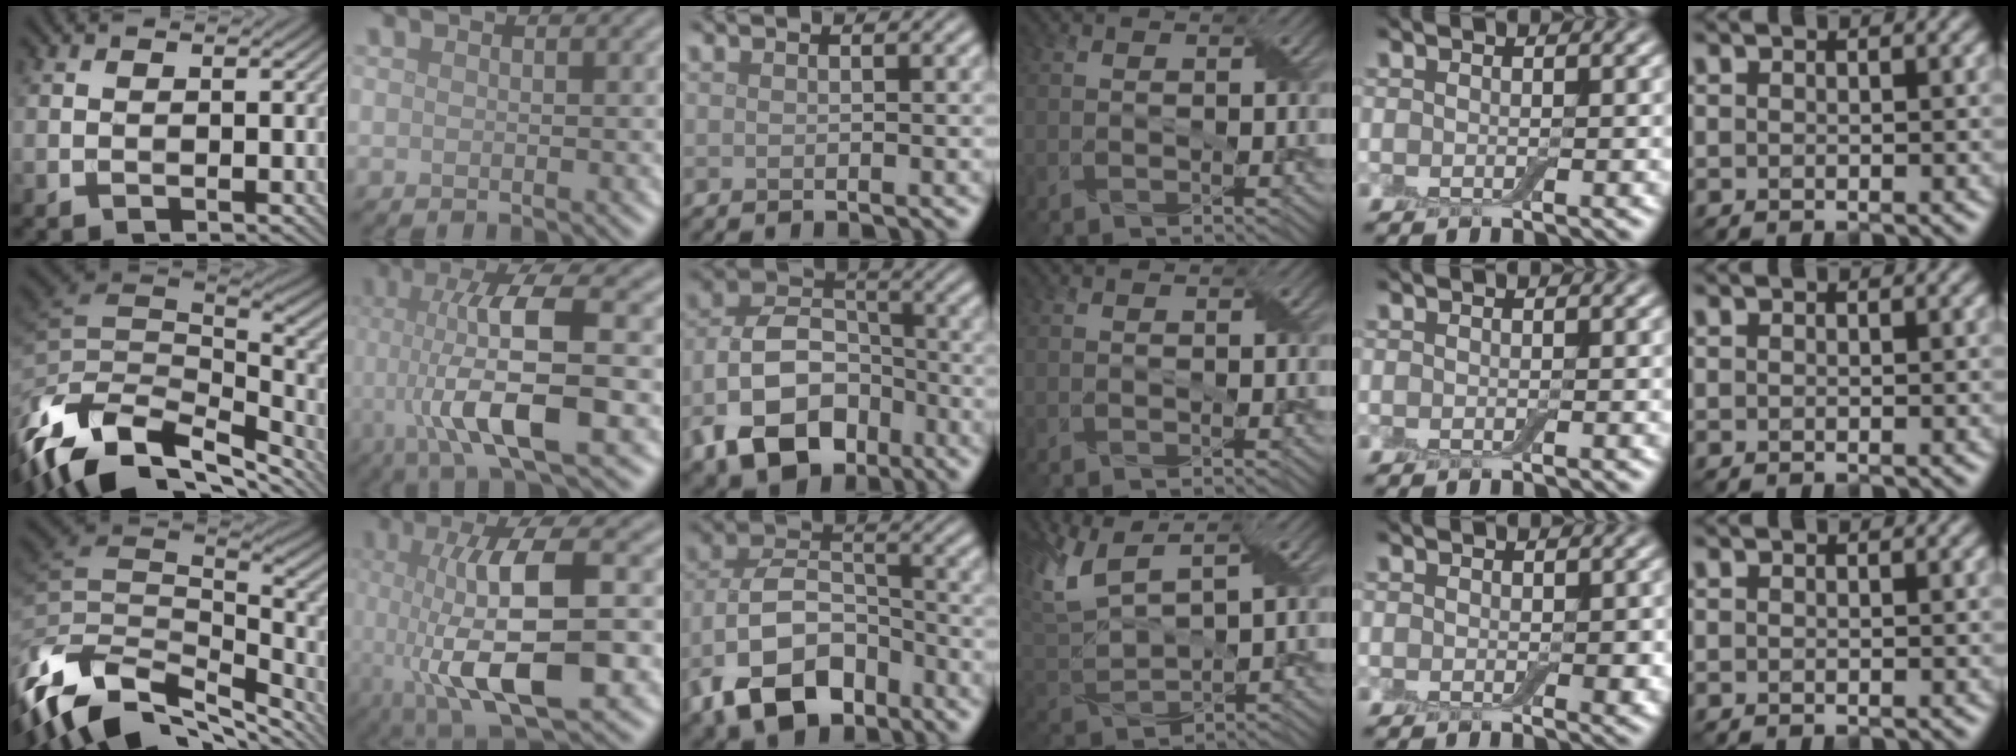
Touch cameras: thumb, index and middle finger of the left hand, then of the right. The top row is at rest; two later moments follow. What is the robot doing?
{"motion": "wrap", "object": "adhesive wrap"}